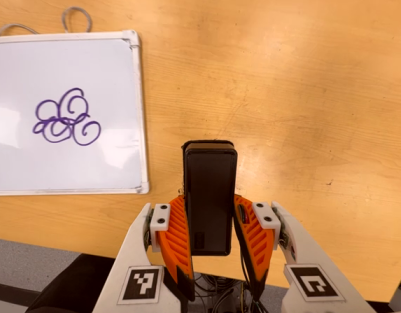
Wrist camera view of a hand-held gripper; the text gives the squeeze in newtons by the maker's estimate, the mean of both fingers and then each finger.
{"total": 5.4, "left": 3.7, "right": 7.2}